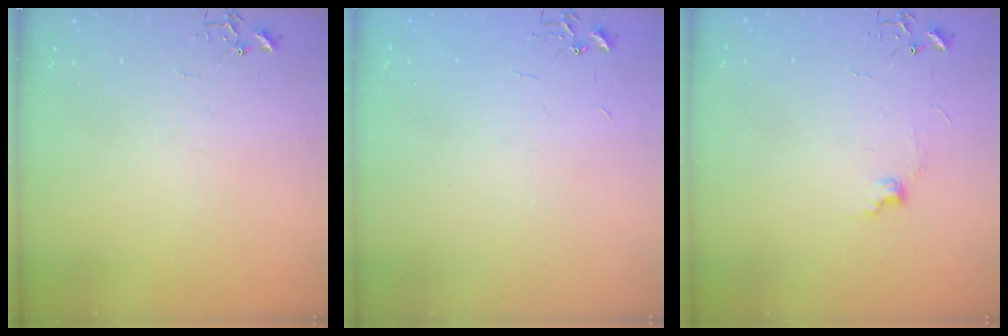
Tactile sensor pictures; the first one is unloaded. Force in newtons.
{"total": 1.9, "press": 1.9, "slide": 0.3}
{"total": 4.1, "press": 4.0, "slide": 0.7}